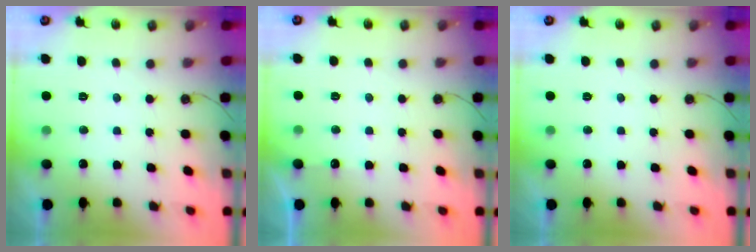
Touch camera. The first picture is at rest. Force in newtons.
{"total": 3.9, "press": 3.8, "slide": 0.5}
{"total": 0.0}